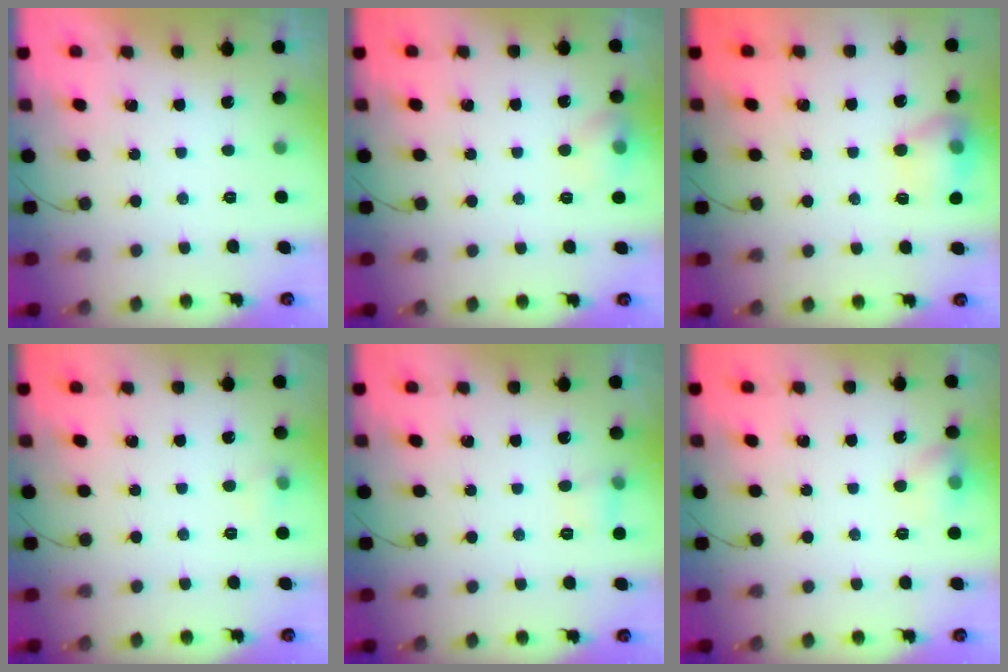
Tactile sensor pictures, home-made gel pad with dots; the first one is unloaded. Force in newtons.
{"total": 7.8, "press": 7.6, "slide": 1.6}
{"total": 12.8, "press": 12.8, "slide": 1.0}
{"total": 4.5, "press": 4.4, "slide": 0.6}
{"total": 5.0, "press": 4.7, "slide": 1.7}
{"total": 6.6, "press": 6.4, "slide": 1.9}